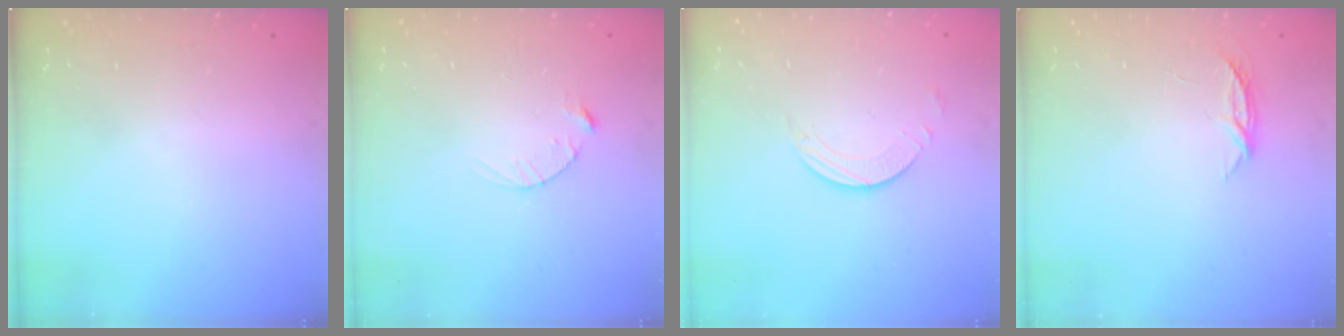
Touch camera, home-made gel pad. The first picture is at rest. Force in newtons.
{"total": 2.5, "press": 2.5, "slide": 0.4}
{"total": 2.5, "press": 2.5, "slide": 0.2}
{"total": 4.0, "press": 4.0, "slide": 0.5}